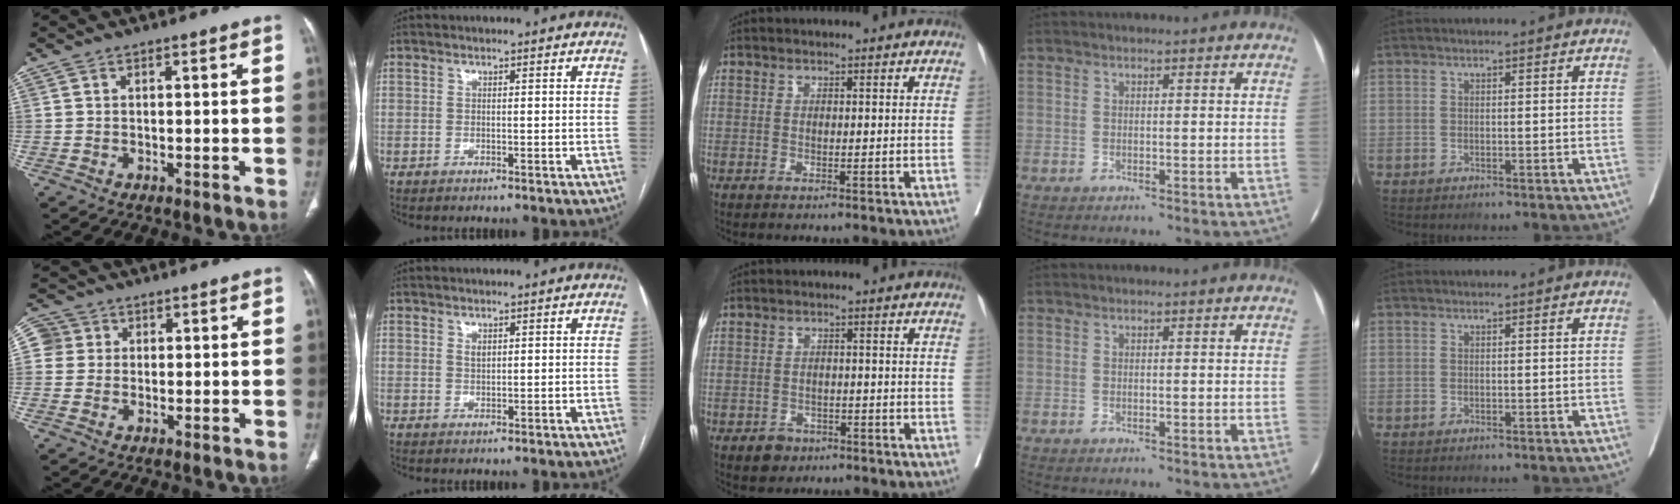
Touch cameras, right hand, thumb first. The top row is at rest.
{"thumb": {"total": 4.0, "force": [0.9, 3.9, 0.6], "torque": [0.006, 0.007, 0.014]}, "index": {"total": 1.4, "force": [0.6, 0.8, 0.9], "torque": [-0.017, -0.001, 0.014]}, "middle": {"total": 2.7, "force": [-1.8, 1.9, 0.7], "torque": [-0.010, 0.006, -0.023]}}